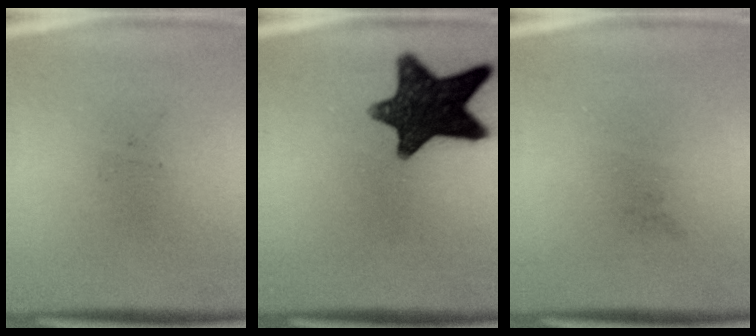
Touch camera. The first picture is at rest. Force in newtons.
{"total": 14.0}
{"total": 0.0}